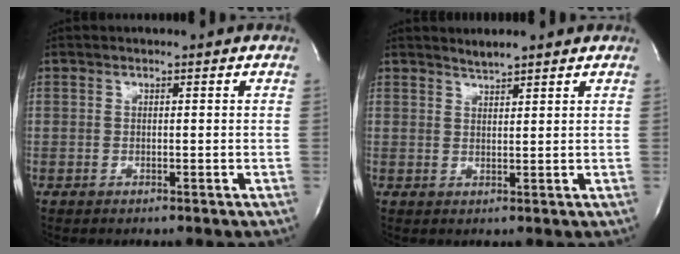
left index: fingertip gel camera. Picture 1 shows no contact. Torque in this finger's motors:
{"motor_torque": [-0.03, -0.11, -0.05, 0.02]}